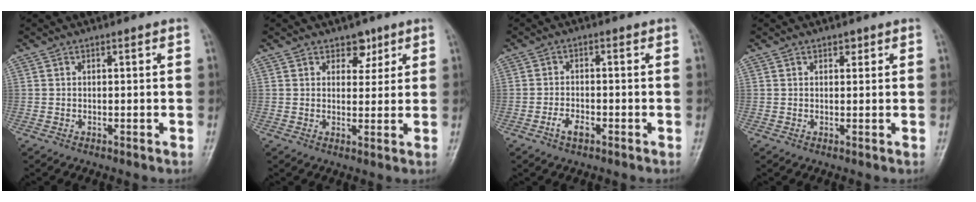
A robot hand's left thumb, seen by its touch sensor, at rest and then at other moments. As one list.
[{"total": 3.8, "force": [2.4, 2.6, 1.4], "torque": [0.009, -0.013, 0.034]}, {"total": 3.1, "force": [-1.7, 1.6, 2.0], "torque": [-0.035, 0.013, -0.030]}, {"total": 1.2, "force": [0.8, 0.8, 0.5], "torque": [0.002, -0.004, 0.009]}]